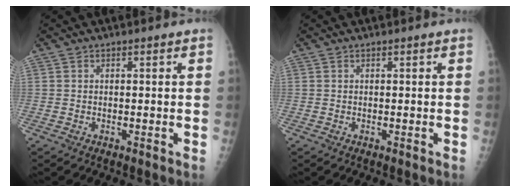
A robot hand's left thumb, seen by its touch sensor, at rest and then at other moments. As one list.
[{"total": 0.0}]